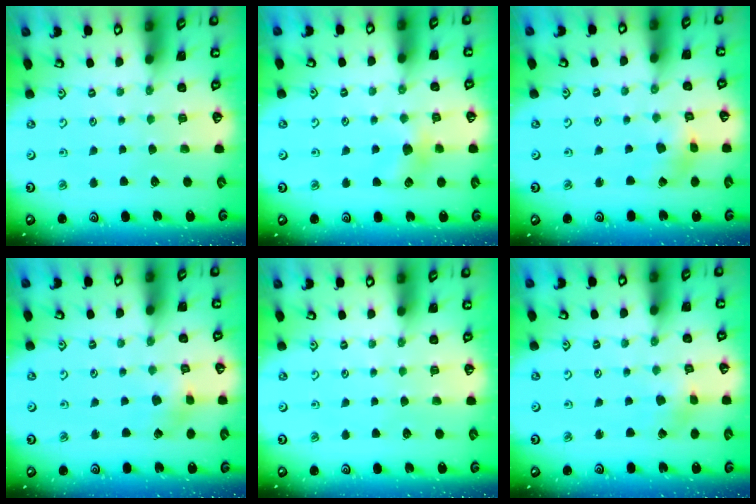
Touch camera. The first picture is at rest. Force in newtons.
{"total": 5.9, "press": 5.8, "slide": 1.3}
{"total": 2.8, "press": 2.7, "slide": 0.4}
{"total": 2.7, "press": 2.7, "slide": 0.3}
{"total": 0.0}
{"total": 1.6, "press": 1.6, "slide": 0.1}